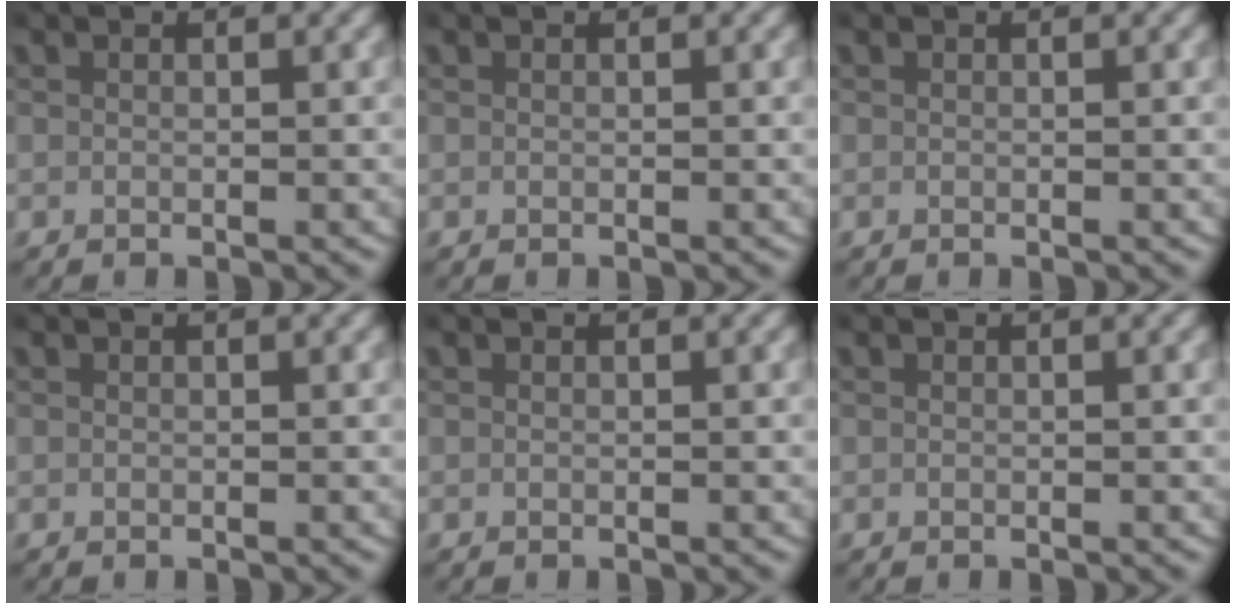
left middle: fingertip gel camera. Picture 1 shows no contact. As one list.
[{"total": 0.0}, {"total": 0.0}, {"total": 0.0}, {"total": 0.0}, {"total": 0.0}]